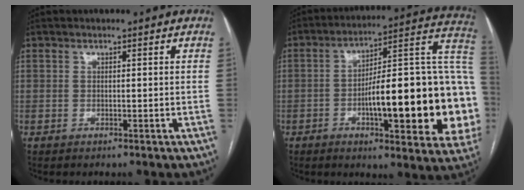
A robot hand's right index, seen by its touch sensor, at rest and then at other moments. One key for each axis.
{"total": 27.8, "fx": -4.3, "fy": 5.5, "fz": 27.0, "tx": -0.291, "ty": 0.027, "tz": -0.059}